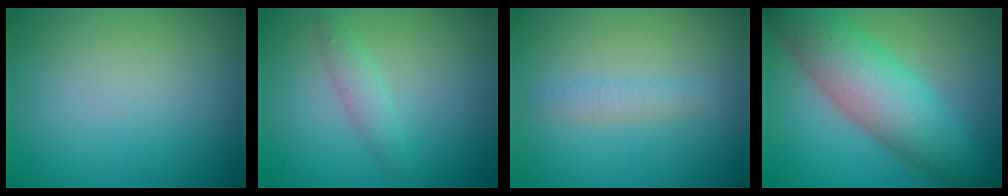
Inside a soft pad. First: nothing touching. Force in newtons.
{"total": 1.6, "press": 1.6, "slide": 0.1}
{"total": 1.3, "press": 1.3, "slide": 0.0}
{"total": 8.1, "press": 8.1, "slide": 0.1}